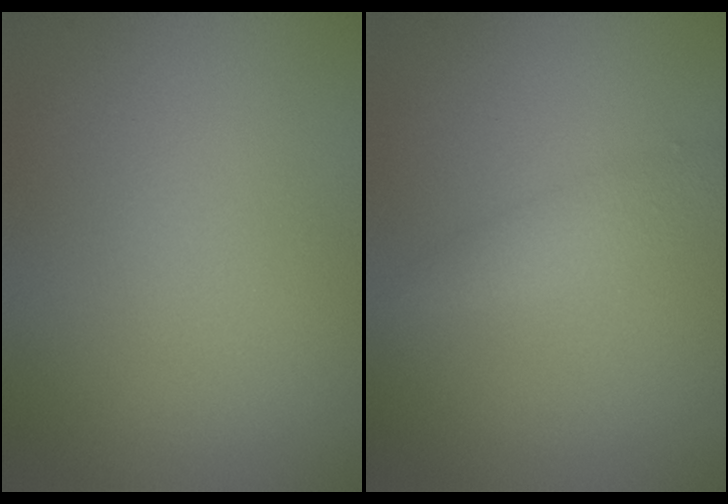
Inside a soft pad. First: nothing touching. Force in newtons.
{"total": 1.7, "press": 1.7, "slide": 0.1}